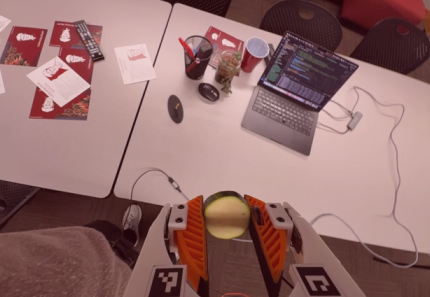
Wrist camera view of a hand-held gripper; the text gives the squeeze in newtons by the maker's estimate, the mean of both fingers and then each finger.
{"total": 11.5, "left": 11.5, "right": 11.5}